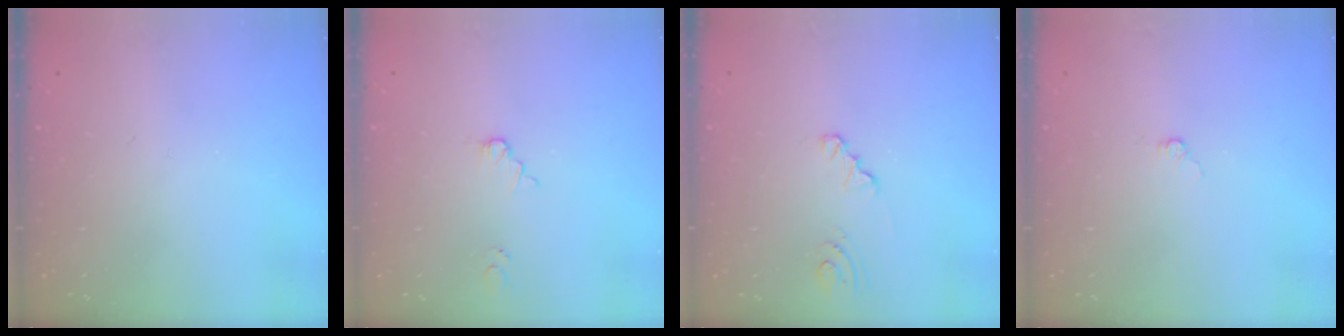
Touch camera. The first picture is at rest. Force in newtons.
{"total": 1.5, "press": 1.5, "slide": 0.1}
{"total": 2.4, "press": 2.4, "slide": 0.3}
{"total": 3.8, "press": 3.8, "slide": 0.4}